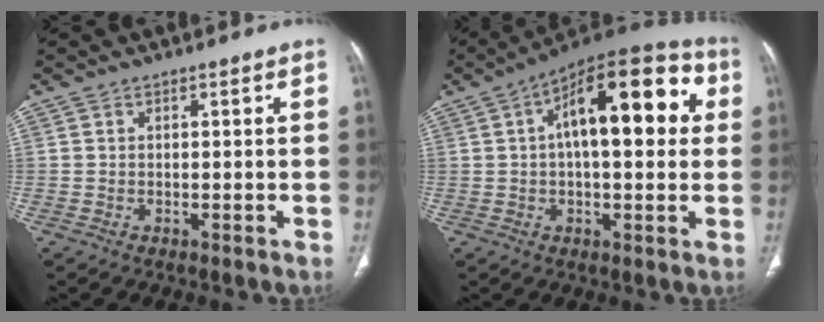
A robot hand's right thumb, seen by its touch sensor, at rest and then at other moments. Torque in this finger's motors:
{"motor_torque": [0.77, 1.82, 0.22, 0.19, 0.36]}